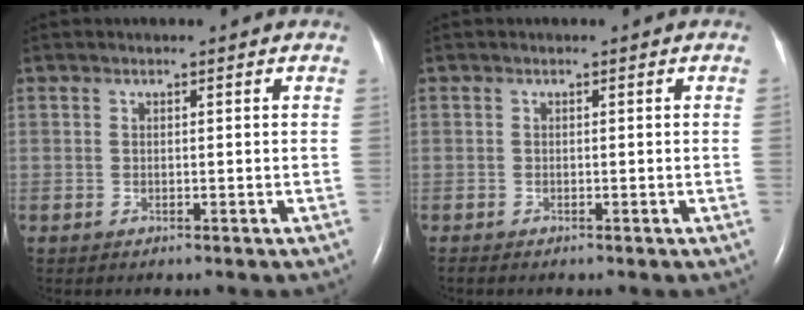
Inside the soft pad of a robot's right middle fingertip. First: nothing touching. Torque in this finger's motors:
{"motor_torque": [0.65, -0.65, -0.84, -0.21]}